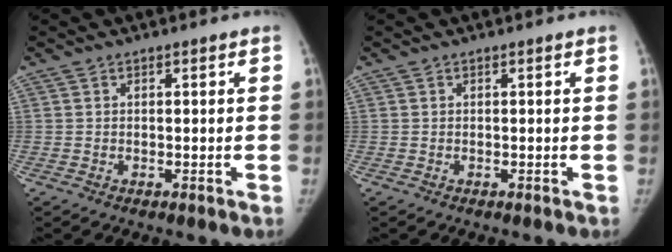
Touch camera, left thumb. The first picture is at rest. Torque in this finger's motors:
{"motor_torque": [0.02, -0.01, 0.42, -0.39, 0.02]}